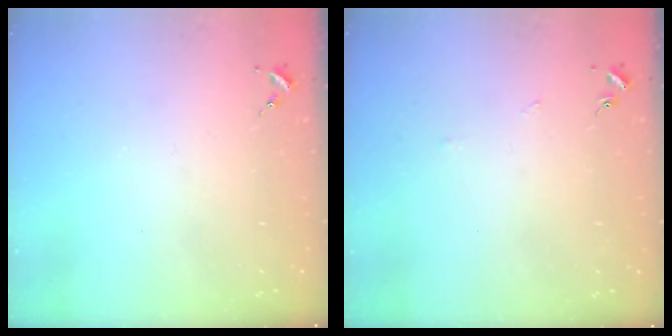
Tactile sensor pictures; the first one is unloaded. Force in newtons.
{"total": 3.1, "press": 3.1, "slide": 0.4}